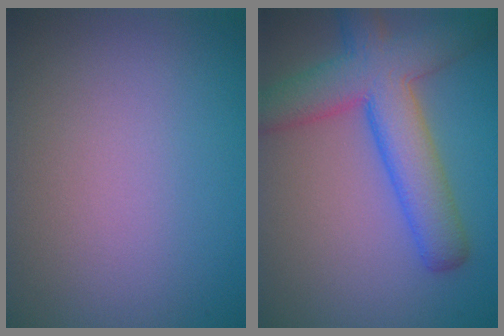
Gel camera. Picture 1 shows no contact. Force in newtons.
{"total": 7.5, "press": 7.5, "slide": 0.3}